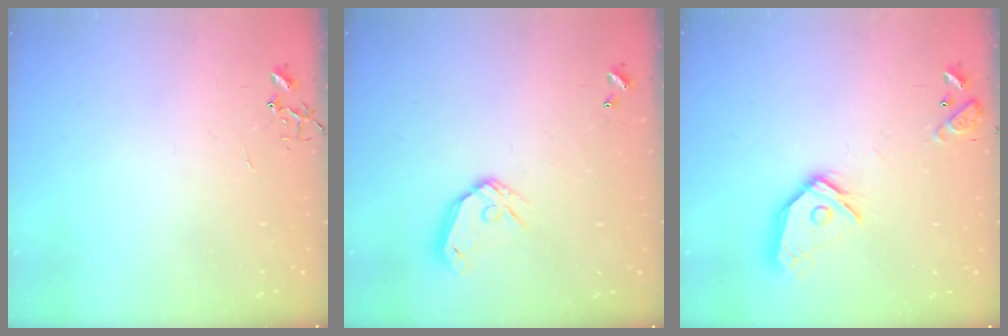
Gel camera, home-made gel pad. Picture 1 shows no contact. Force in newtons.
{"total": 10.4, "press": 10.2, "slide": 1.6}
{"total": 14.7, "press": 14.6, "slide": 2.0}